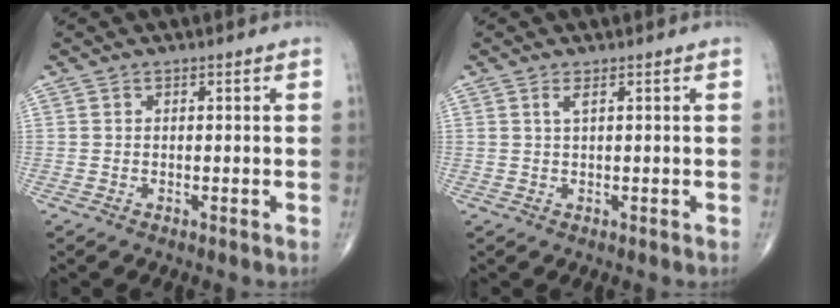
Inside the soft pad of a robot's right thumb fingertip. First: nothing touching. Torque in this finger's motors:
{"motor_torque": [0.16, -0.44, 0.13, 0.04, -0.04]}